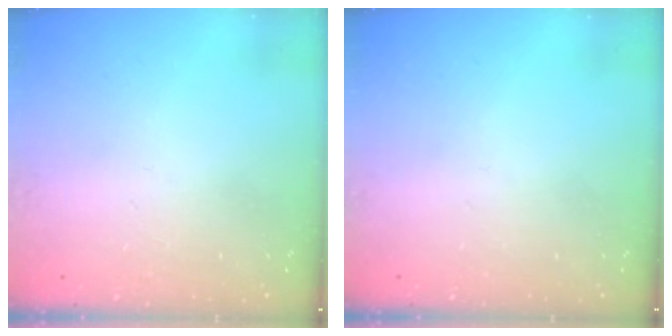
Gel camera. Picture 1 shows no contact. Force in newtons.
{"total": 0.0}